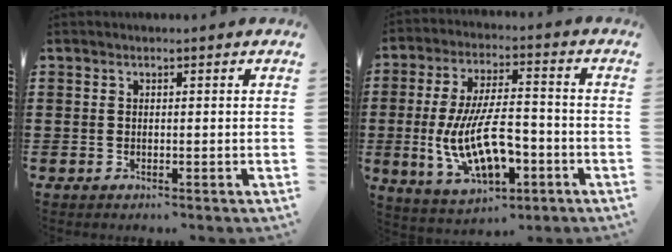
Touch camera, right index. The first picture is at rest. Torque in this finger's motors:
{"motor_torque": [2.14, 0.00, 1.05, 0.21]}